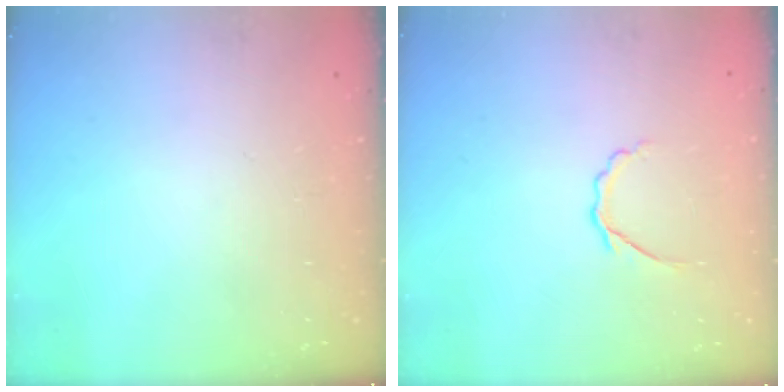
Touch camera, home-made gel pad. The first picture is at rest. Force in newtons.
{"total": 2.9, "press": 2.7, "slide": 0.8}